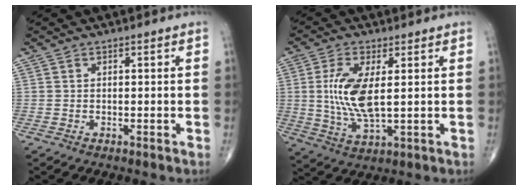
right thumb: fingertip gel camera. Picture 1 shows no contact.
{"total": 8.4, "force": [1.1, 3.1, 7.8], "torque": [-0.169, -0.015, 0.026]}